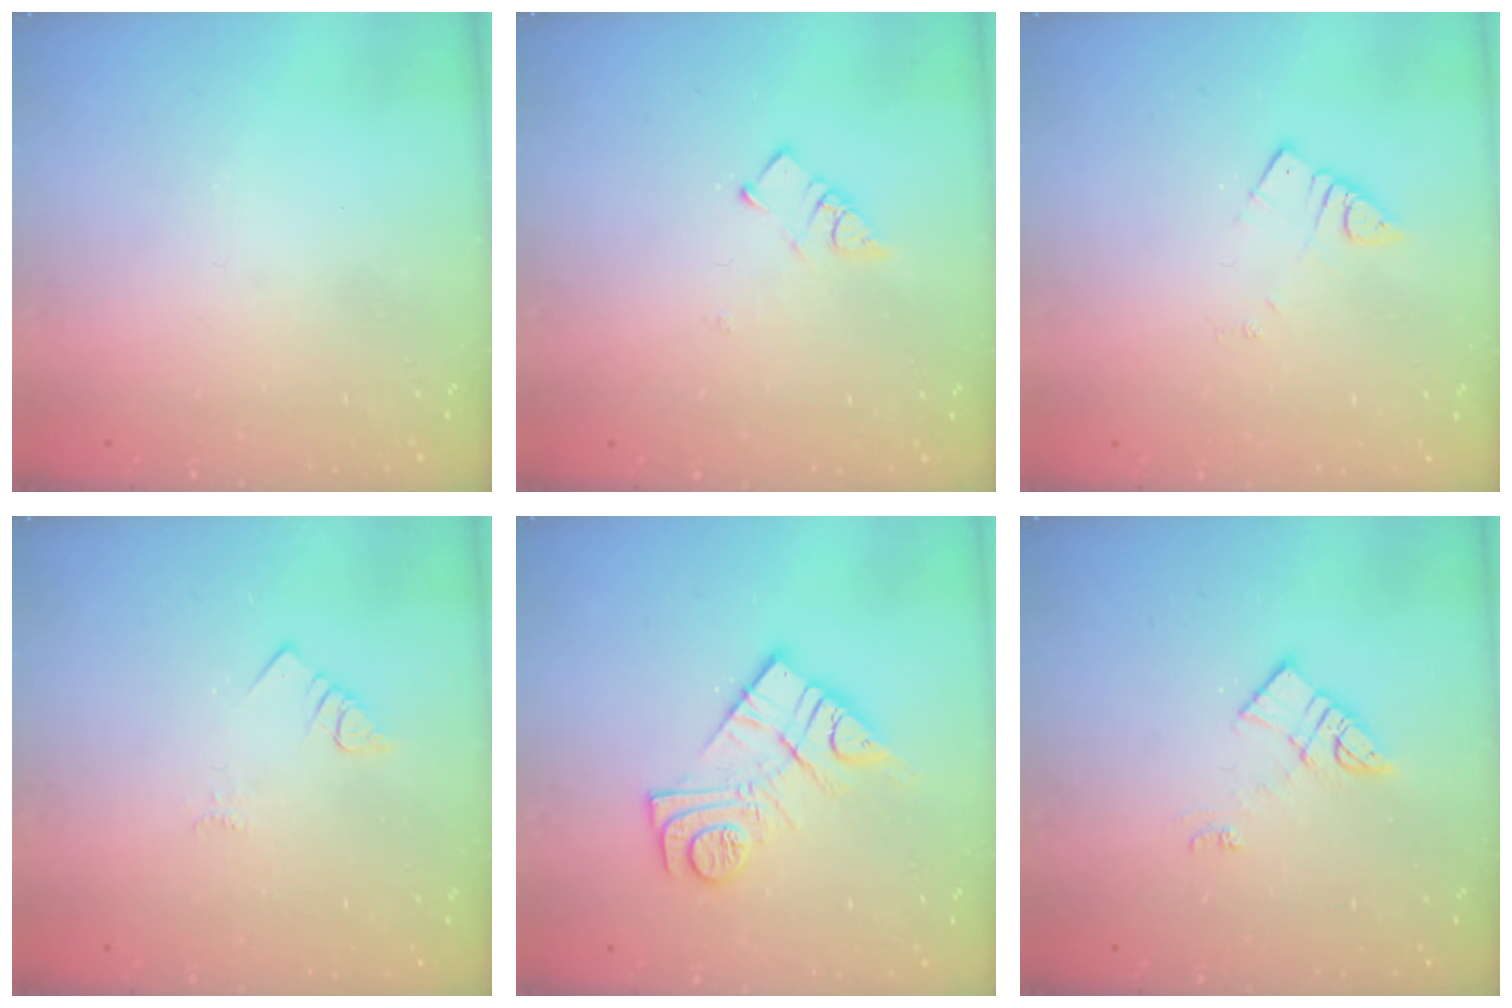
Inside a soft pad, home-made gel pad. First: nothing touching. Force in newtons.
{"total": 3.7, "press": 3.7, "slide": 0.2}
{"total": 2.6, "press": 2.6, "slide": 0.1}
{"total": 2.0, "press": 2.0, "slide": 0.4}
{"total": 14.0, "press": 14.0, "slide": 0.9}
{"total": 6.4, "press": 6.4, "slide": 0.6}